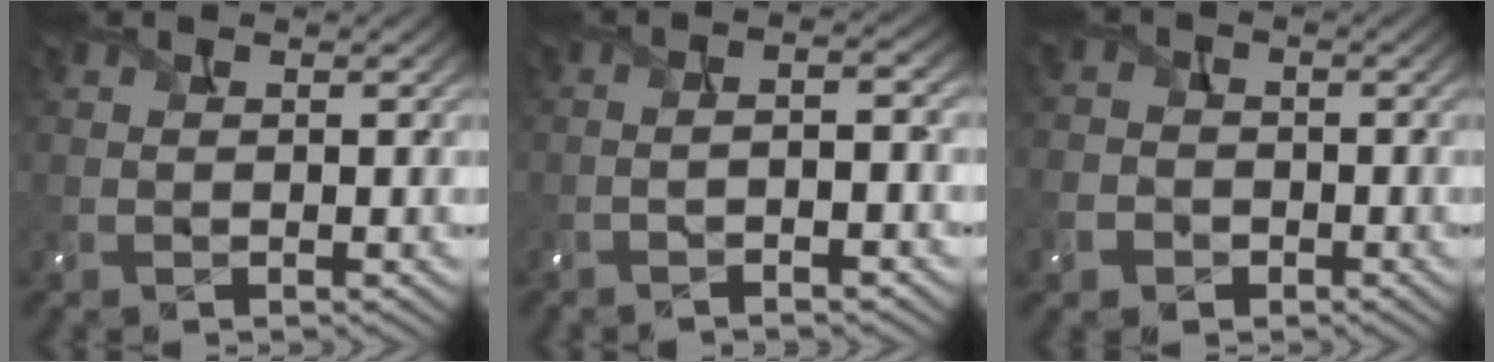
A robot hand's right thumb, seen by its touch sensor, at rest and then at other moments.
{"total": 5.0, "force": [-1.9, 0.9, 4.5], "torque": [-0.073, 0.003, -0.035]}
{"total": 4.0, "force": [-1.8, 3.4, 1.1], "torque": [-0.023, -0.006, -0.052]}